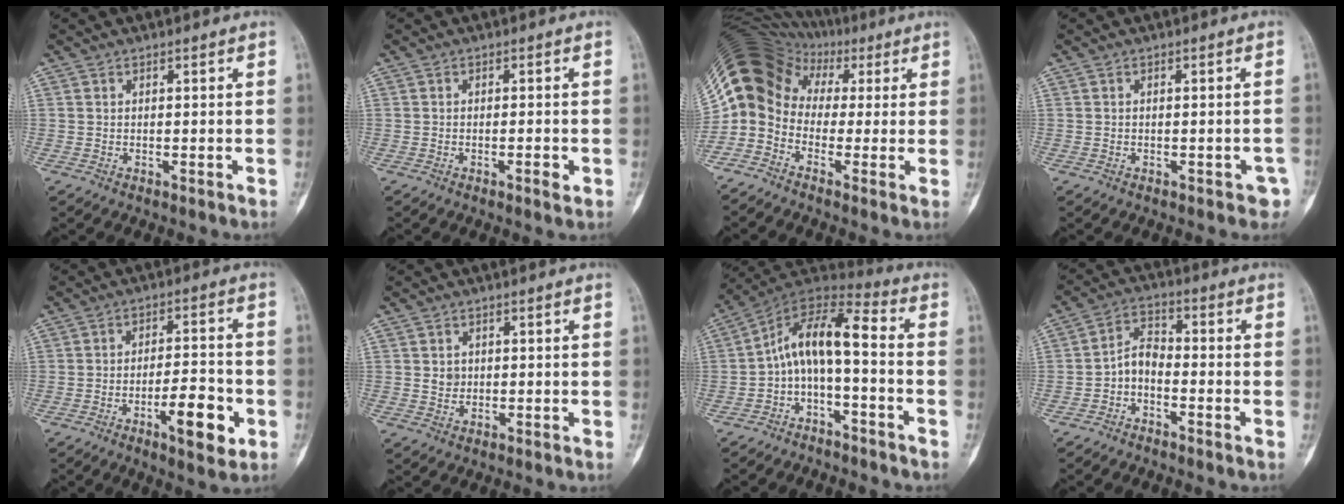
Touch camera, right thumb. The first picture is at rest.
{"total": 2.1, "force": [-0.8, 0.6, 1.8], "torque": [-0.031, 0.000, -0.012]}
{"total": 12.5, "force": [-0.3, 10.8, 6.4], "torque": [-0.109, 0.063, -0.017]}
{"total": 2.6, "force": [-1.5, 1.4, 1.6], "torque": [-0.008, 0.012, -0.015]}
{"total": 10.0, "force": [-4.0, 3.4, 8.6], "torque": [-0.122, 0.020, -0.060]}
{"total": 2.2, "force": [0.4, 1.9, 1.0], "torque": [-0.008, 0.000, 0.011]}
{"total": 11.3, "force": [-3.0, 4.5, 10.0], "torque": [-0.178, 0.093, -0.061]}
{"total": 4.9, "force": [-2.2, 2.8, 3.3], "torque": [-0.056, 0.032, -0.052]}